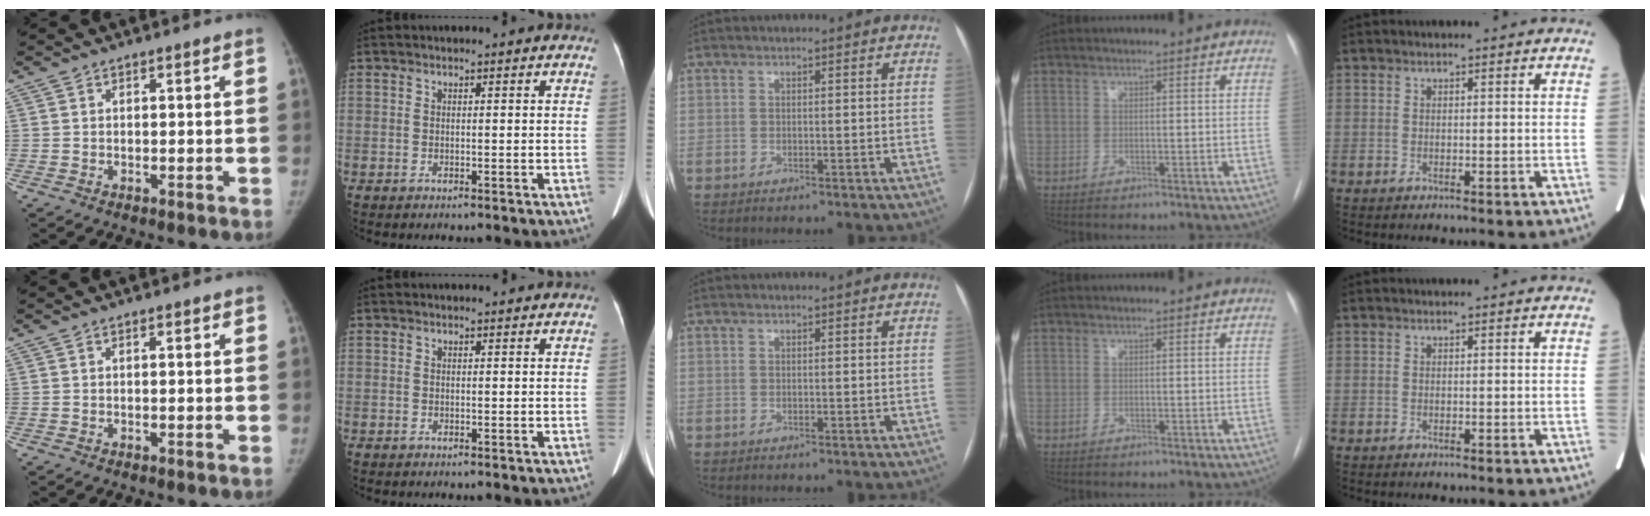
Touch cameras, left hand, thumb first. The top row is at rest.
{"thumb": {"total": 0.5, "force": [0.2, 0.2, 0.4], "torque": [-0.007, 0.001, 0.002]}}